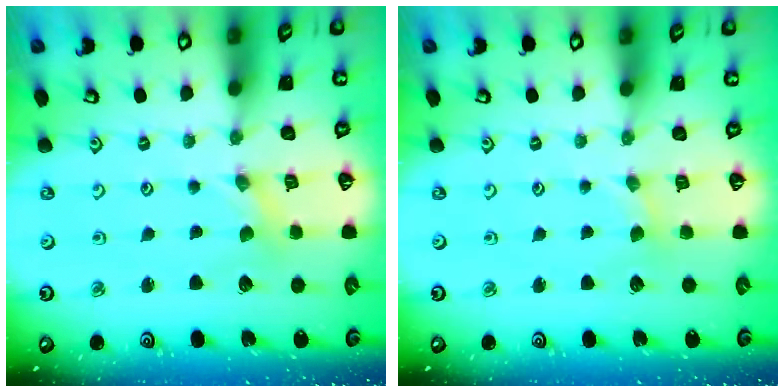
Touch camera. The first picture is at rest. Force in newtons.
{"total": 1.0, "press": 1.0, "slide": 0.2}